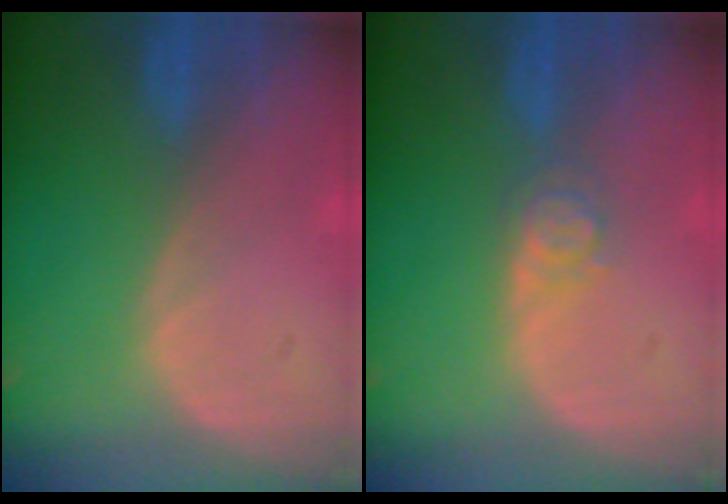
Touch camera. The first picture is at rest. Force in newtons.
{"total": 2.6, "press": 2.6, "slide": 0.3}